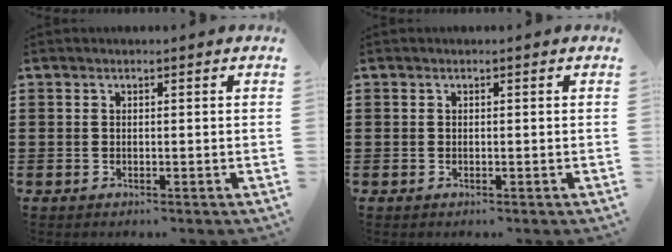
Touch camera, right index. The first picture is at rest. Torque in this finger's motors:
{"motor_torque": [-0.02, 0.03, 0.00, 0.01]}